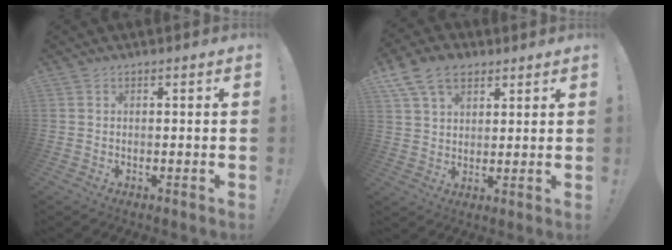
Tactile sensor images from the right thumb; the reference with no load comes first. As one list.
[{"total": 11.2, "force": [6.3, 7.4, 5.4], "torque": [-0.096, -0.020, 0.124]}]